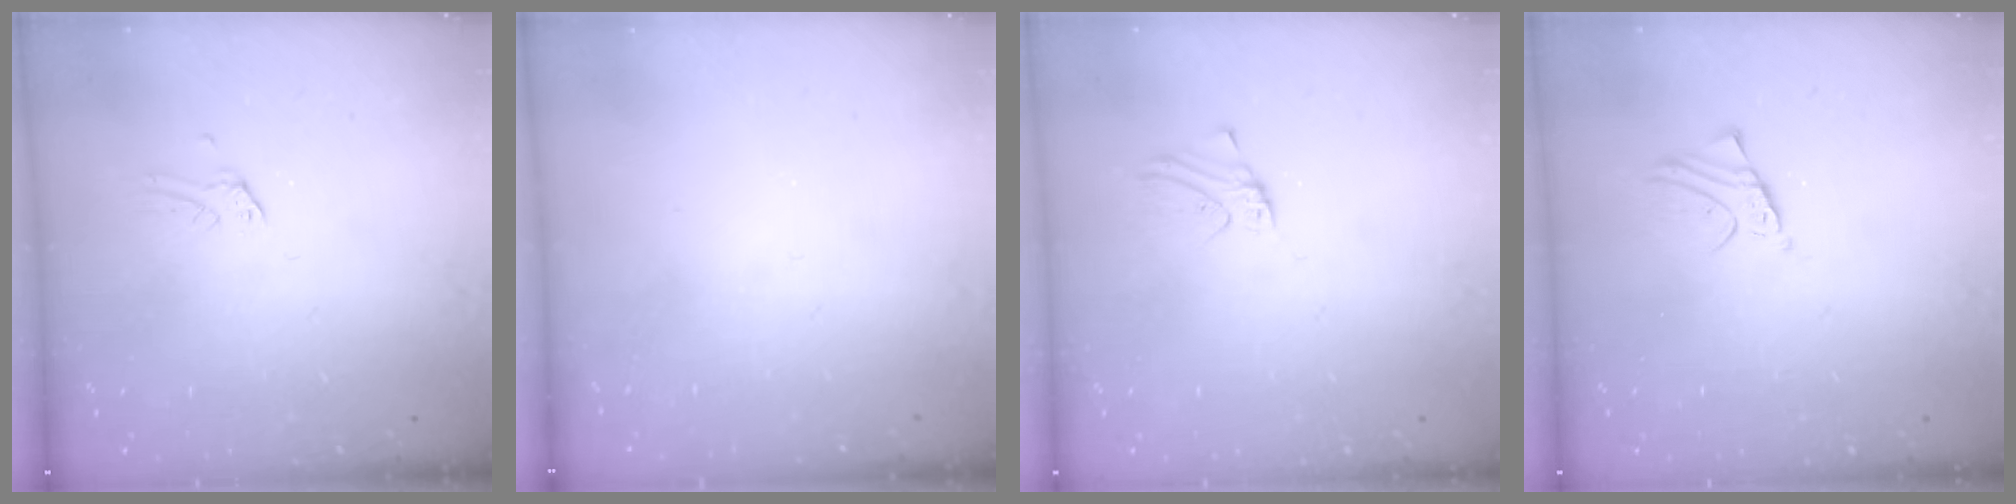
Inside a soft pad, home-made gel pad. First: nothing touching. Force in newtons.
{"total": 0.0}
{"total": 0.0}
{"total": 2.0, "press": 2.0, "slide": 0.2}